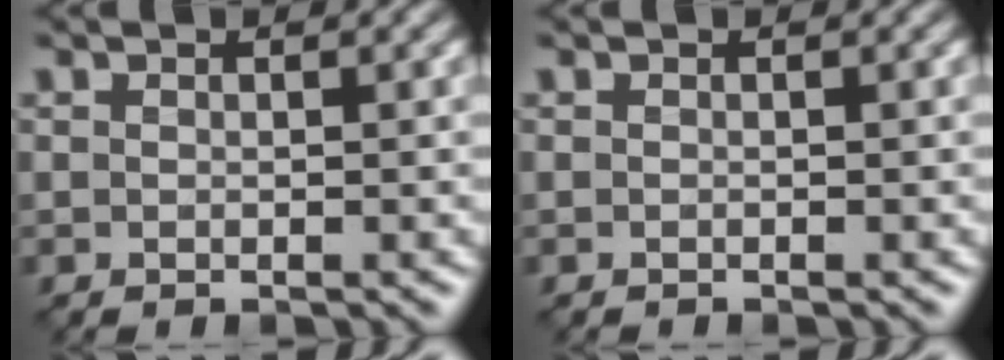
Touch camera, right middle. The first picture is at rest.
{"total": 0.0}